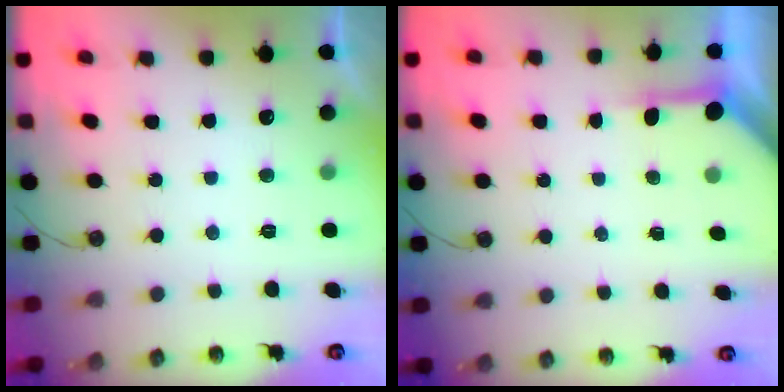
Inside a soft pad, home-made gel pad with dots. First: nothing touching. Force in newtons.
{"total": 3.8, "press": 3.7, "slide": 0.3}